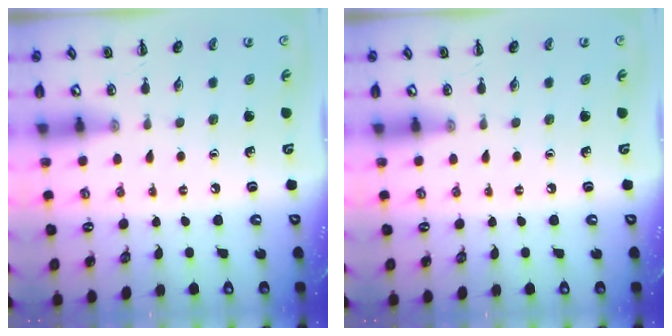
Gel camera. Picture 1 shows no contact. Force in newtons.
{"total": 0.0}